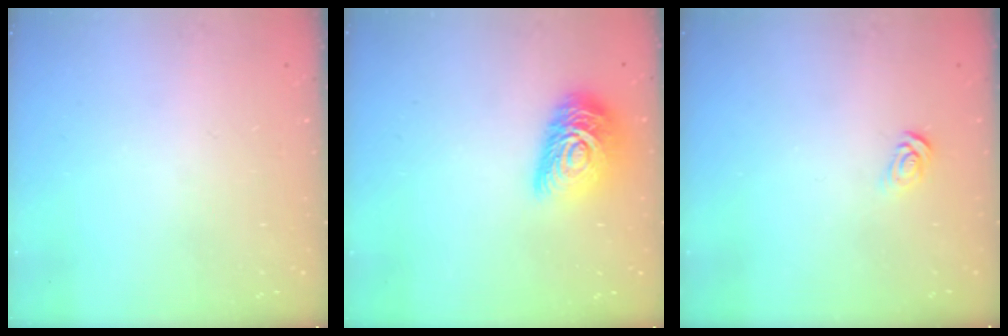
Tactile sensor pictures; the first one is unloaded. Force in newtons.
{"total": 14.0, "press": 14.0, "slide": 1.1}
{"total": 3.7, "press": 3.7, "slide": 0.3}